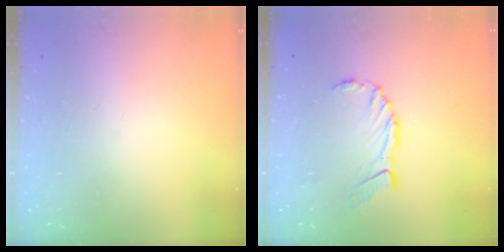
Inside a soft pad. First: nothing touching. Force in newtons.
{"total": 7.6, "press": 7.5, "slide": 1.1}